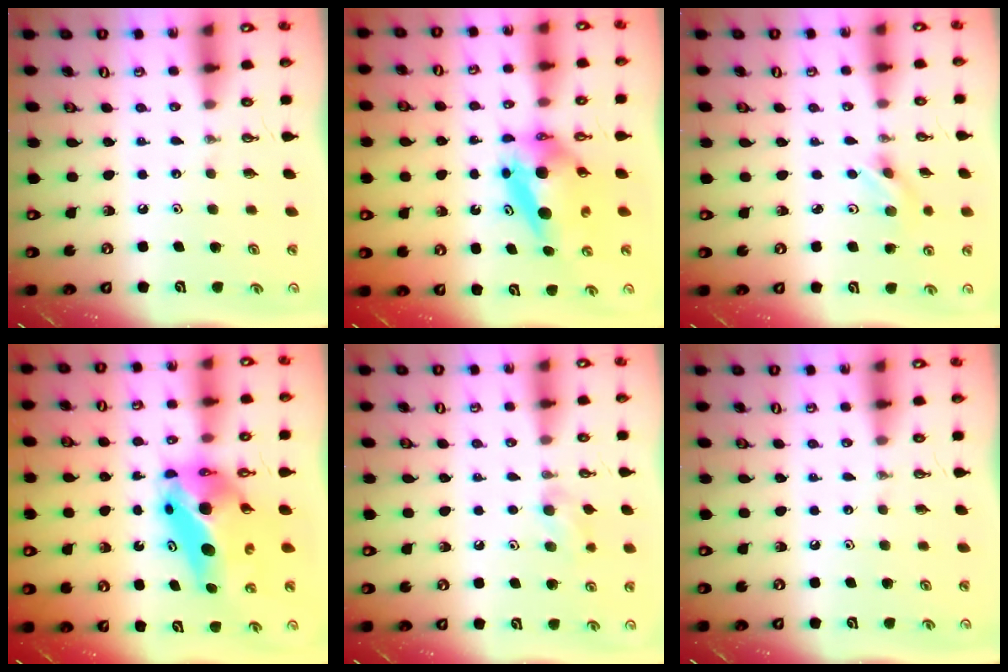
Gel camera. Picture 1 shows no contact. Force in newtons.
{"total": 7.2, "press": 7.1, "slide": 0.9}
{"total": 2.9, "press": 2.8, "slide": 0.7}
{"total": 11.5, "press": 11.2, "slide": 2.4}
{"total": 6.5, "press": 6.4, "slide": 1.4}
{"total": 0.0}